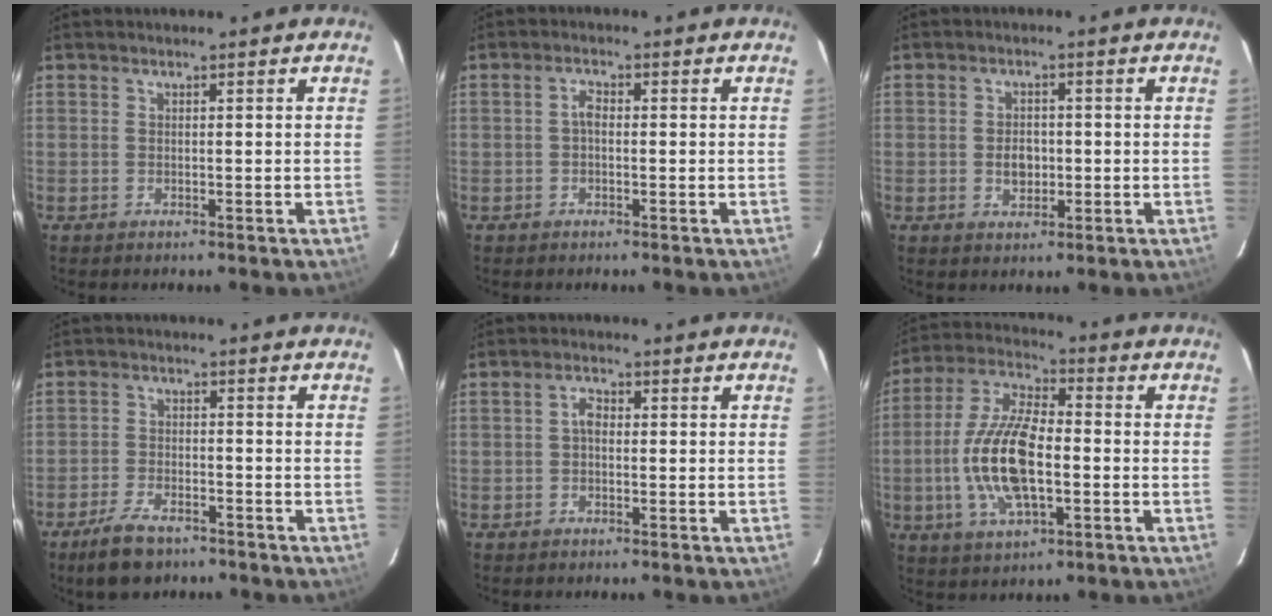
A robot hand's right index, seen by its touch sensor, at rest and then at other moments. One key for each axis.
{"total": 1.7, "fx": -0.3, "fy": 0.9, "fz": 1.3, "tx": -0.028, "ty": 0.008, "tz": -0.007}
{"total": 4.0, "fx": -0.5, "fy": 2.9, "fz": 2.6, "tx": -0.044, "ty": 0.003, "tz": -0.006}
{"total": 7.4, "fx": -5.5, "fy": 3.2, "fz": 3.8, "tx": -0.098, "ty": -0.002, "tz": -0.096}
{"total": 2.0, "fx": -0.2, "fy": 1.3, "fz": 1.5, "tx": -0.029, "ty": 0.009, "tz": -0.005}
{"total": 15.8, "fx": -2.7, "fy": 6.6, "fz": 14.1, "tx": -0.296, "ty": 0.001, "tz": -0.052}